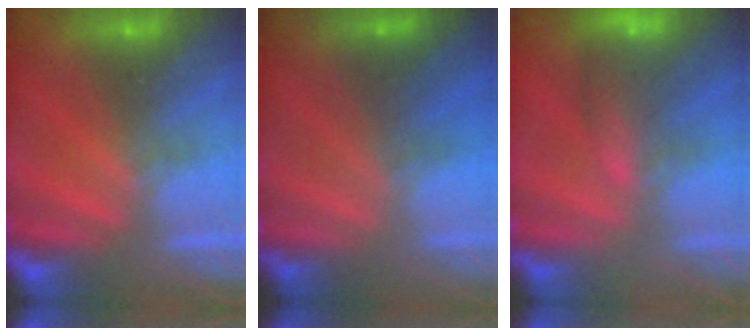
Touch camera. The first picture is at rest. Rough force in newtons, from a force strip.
{"total": 1.5}
{"total": 8.1}